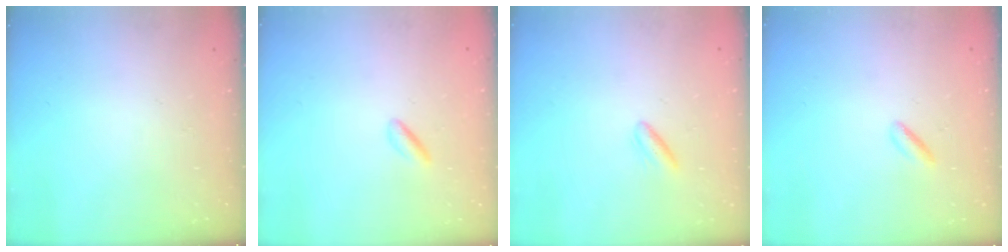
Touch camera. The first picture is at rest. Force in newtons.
{"total": 1.5, "press": 1.3, "slide": 0.6}
{"total": 2.6, "press": 2.4, "slide": 1.0}
{"total": 2.8, "press": 2.6, "slide": 0.9}